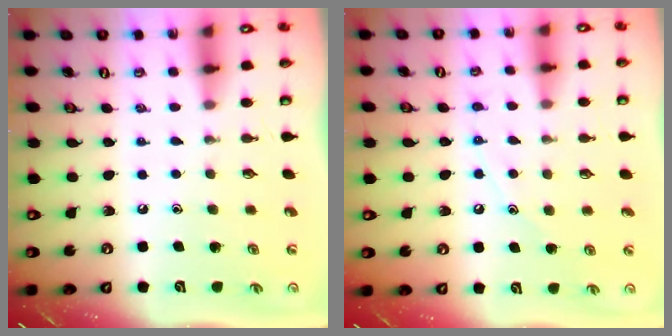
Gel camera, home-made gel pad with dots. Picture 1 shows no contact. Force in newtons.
{"total": 7.1, "press": 7.1, "slide": 0.7}